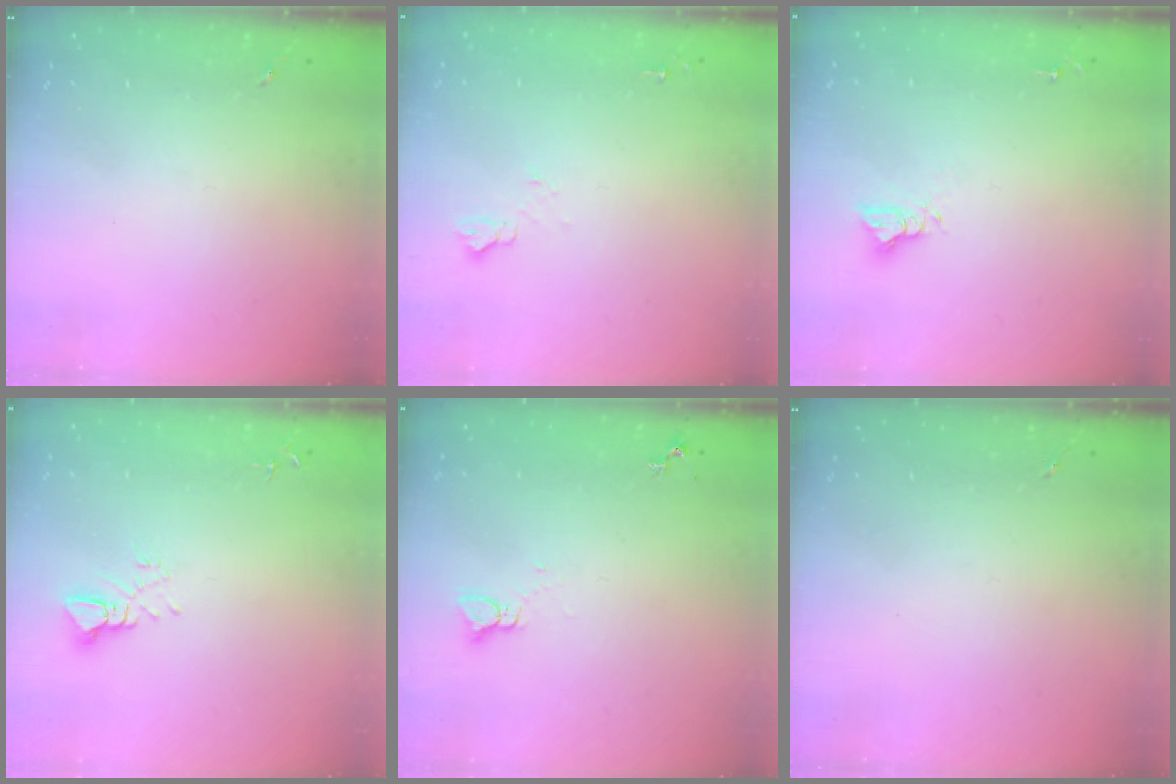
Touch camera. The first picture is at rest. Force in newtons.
{"total": 5.4, "press": 5.4, "slide": 0.7}
{"total": 5.5, "press": 5.5, "slide": 0.5}
{"total": 5.3, "press": 5.3, "slide": 0.3}
{"total": 2.2, "press": 2.2, "slide": 0.1}
{"total": 0.0}